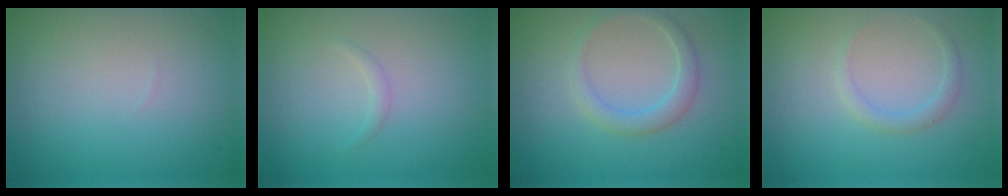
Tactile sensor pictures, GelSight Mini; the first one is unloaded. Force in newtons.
{"total": 0.6, "press": 0.6, "slide": 0.0}
{"total": 2.2, "press": 2.2, "slide": 0.2}
{"total": 1.3, "press": 1.3, "slide": 0.1}